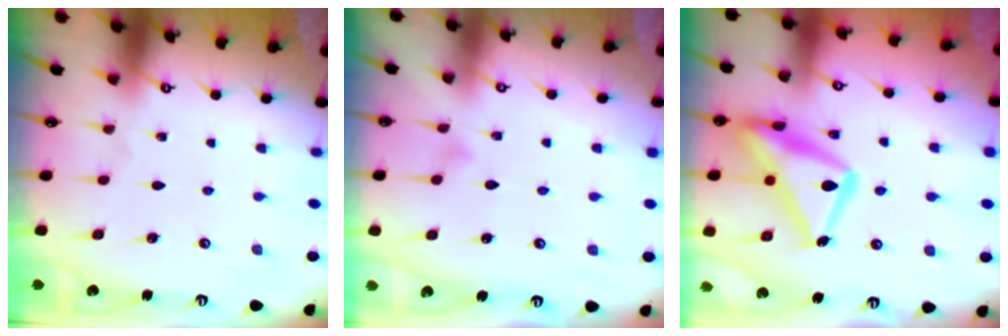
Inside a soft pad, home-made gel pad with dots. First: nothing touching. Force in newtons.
{"total": 4.1, "press": 4.1, "slide": 0.3}
{"total": 18.9, "press": 18.9, "slide": 1.3}